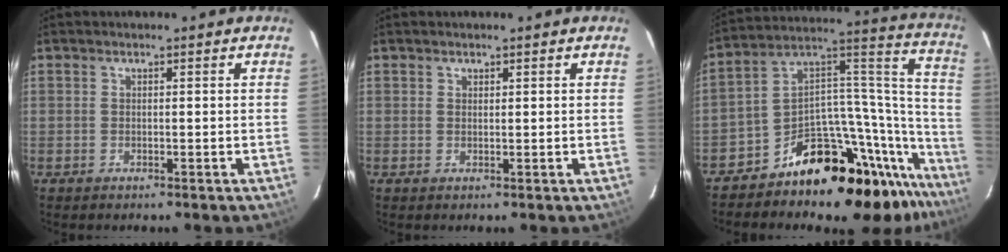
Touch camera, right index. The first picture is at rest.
{"total": 0.6, "force": [0.5, 0.4, 0.0], "torque": [0.000, 0.002, 0.008]}
{"total": 25.1, "force": [-19.4, 10.6, 11.9], "torque": [-0.107, 0.078, -0.299]}